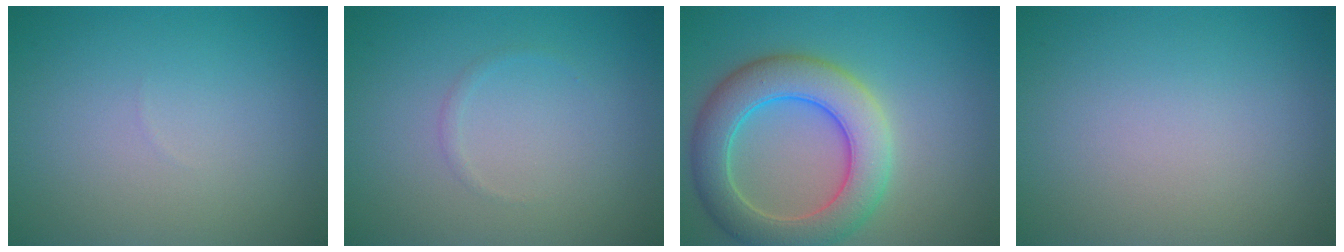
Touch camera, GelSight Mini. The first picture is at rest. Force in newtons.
{"total": 0.5, "press": 0.5, "slide": 0.0}
{"total": 7.1, "press": 7.1, "slide": 0.5}
{"total": 0.0}